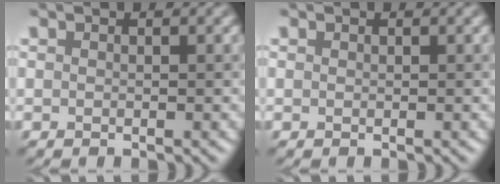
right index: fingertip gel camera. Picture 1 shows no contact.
{"total": 0.0}